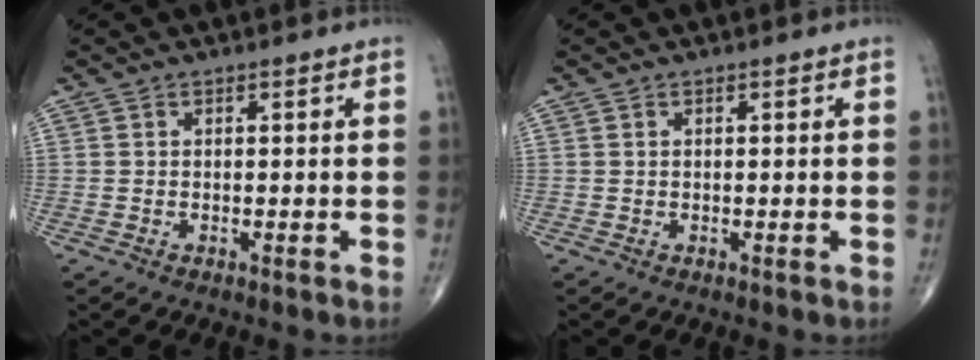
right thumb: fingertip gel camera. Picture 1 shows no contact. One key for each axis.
{"total": 0.0}